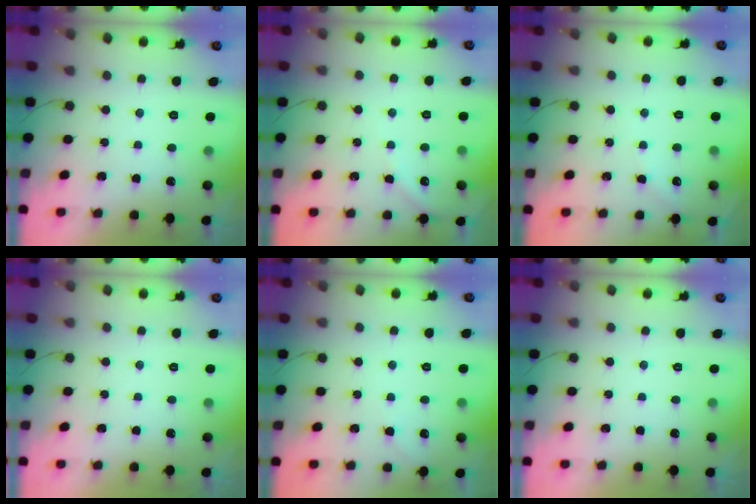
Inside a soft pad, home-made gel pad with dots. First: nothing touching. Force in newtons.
{"total": 2.2, "press": 2.2, "slide": 0.4}
{"total": 2.7, "press": 2.7, "slide": 0.5}
{"total": 0.0}
{"total": 2.9, "press": 2.9, "slide": 0.4}
{"total": 0.0}